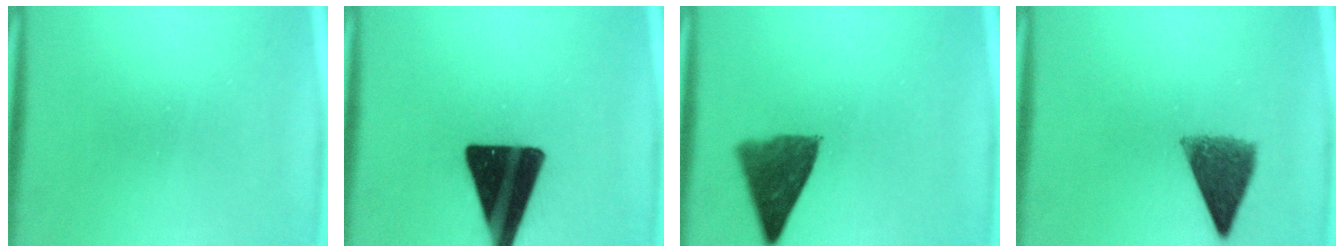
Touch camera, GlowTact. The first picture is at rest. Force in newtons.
{"total": 18.3}
{"total": 8.5}
{"total": 7.4}